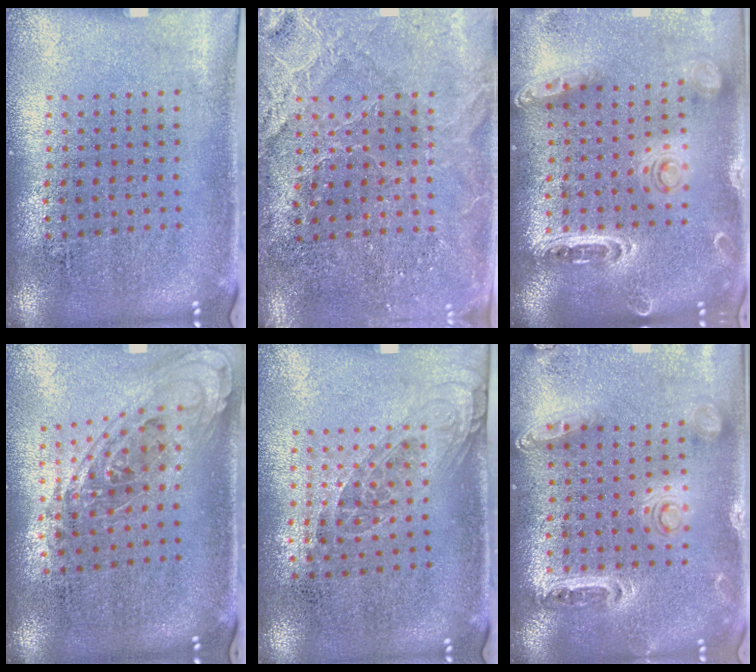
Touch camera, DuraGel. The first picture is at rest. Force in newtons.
{"total": 3.0, "press": 2.9, "slide": 0.4}
{"total": 1.4, "press": 1.4, "slide": 0.0}
{"total": 1.0, "press": 1.0, "slide": 0.3}
{"total": 1.1, "press": 0.8, "slide": 0.7}
{"total": 1.4, "press": 1.3, "slide": 0.3}